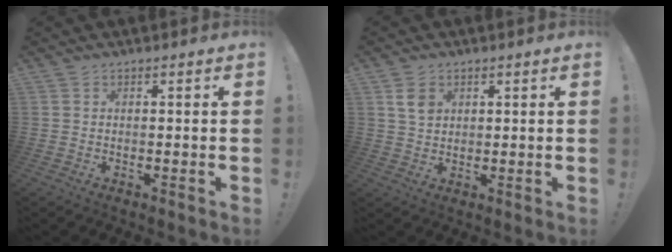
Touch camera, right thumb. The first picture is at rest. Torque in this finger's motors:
{"motor_torque": [0.58, 0.94, 0.31, -0.26, 0.02]}